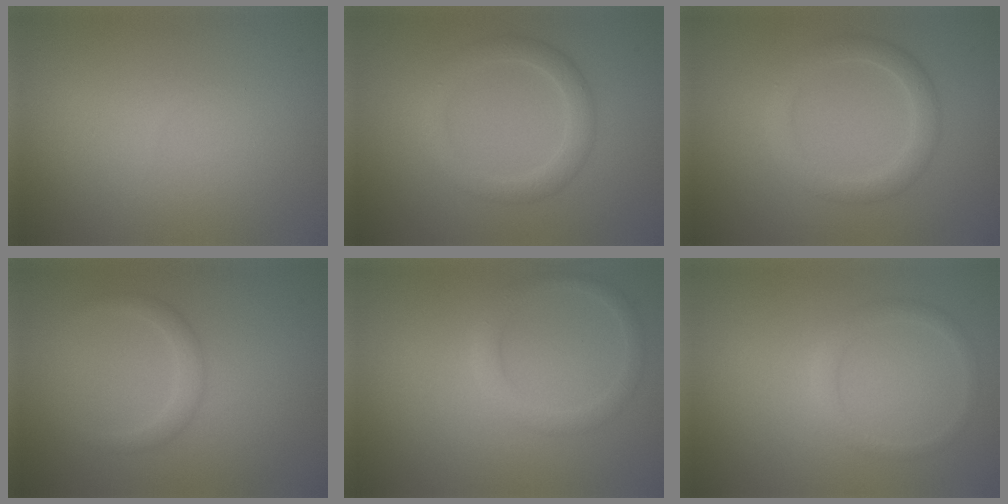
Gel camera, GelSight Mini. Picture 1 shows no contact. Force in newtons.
{"total": 2.7, "press": 2.6, "slide": 0.1}
{"total": 2.7, "press": 2.7, "slide": 0.1}
{"total": 1.5, "press": 1.5, "slide": 0.0}
{"total": 2.0, "press": 2.0, "slide": 0.1}
{"total": 1.4, "press": 1.4, "slide": 0.1}